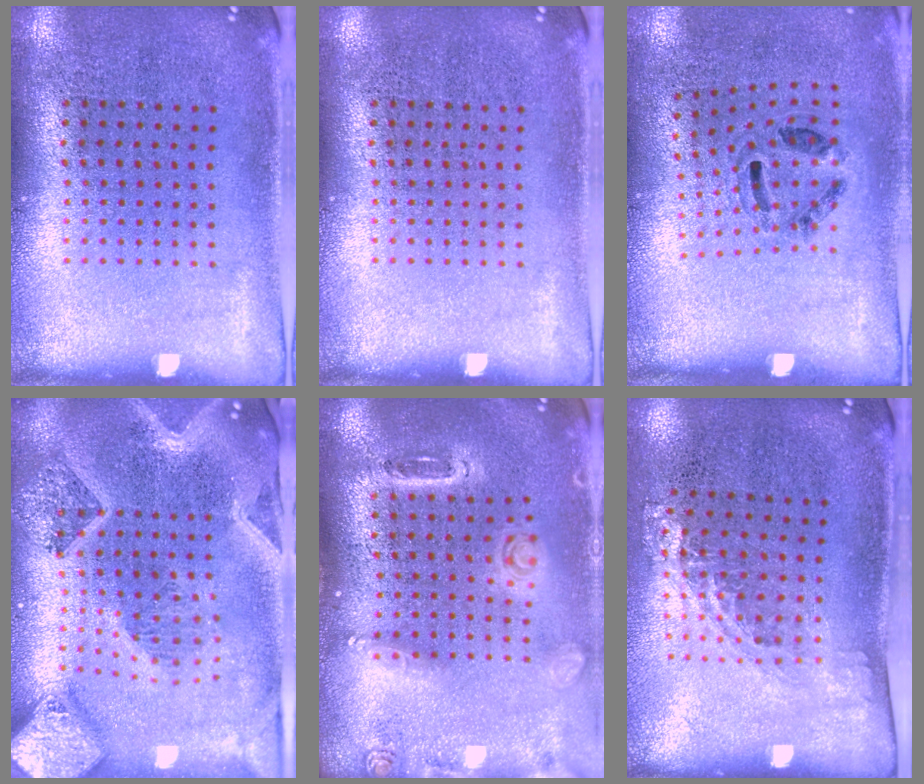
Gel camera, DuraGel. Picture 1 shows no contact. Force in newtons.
{"total": 0.0}
{"total": 1.2, "press": 0.7, "slide": 0.9}
{"total": 3.8, "press": 3.0, "slide": 2.3}
{"total": 1.5, "press": 1.5, "slide": 0.2}
{"total": 1.3, "press": 1.0, "slide": 0.9}